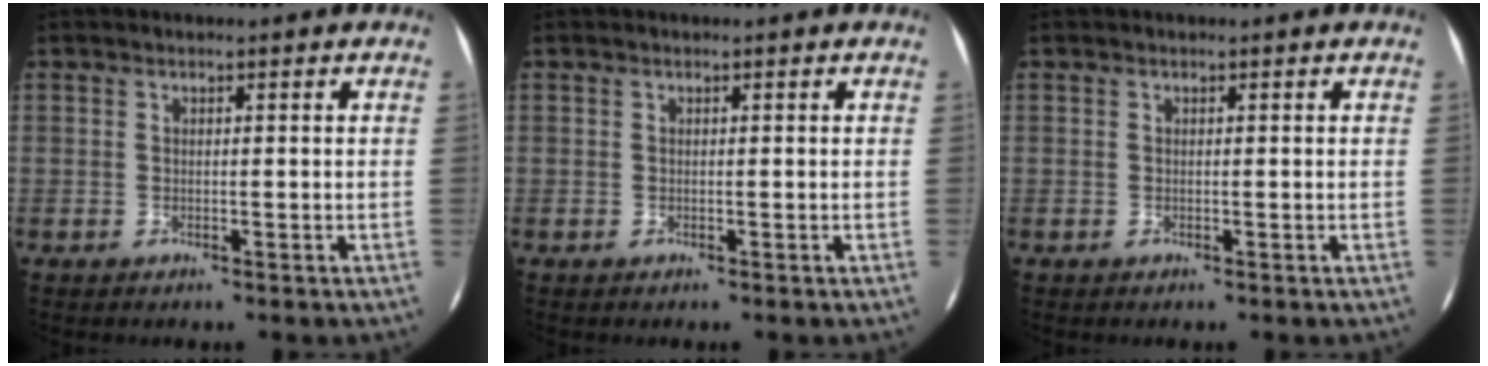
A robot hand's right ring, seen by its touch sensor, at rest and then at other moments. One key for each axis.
{"total": 0.0}
{"total": 0.0}